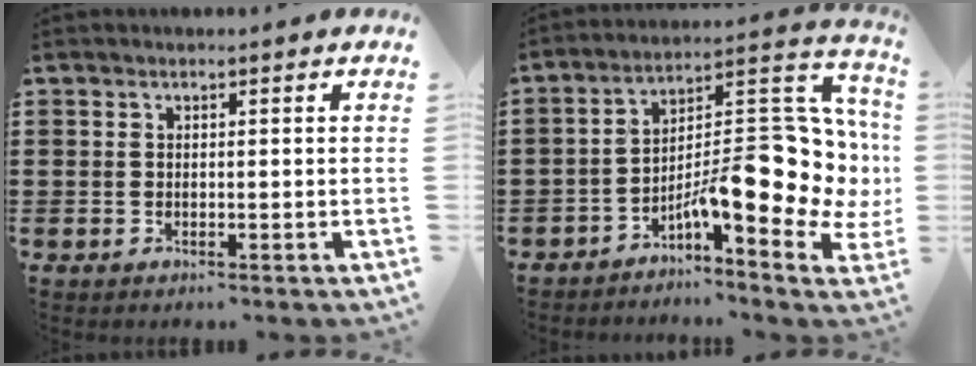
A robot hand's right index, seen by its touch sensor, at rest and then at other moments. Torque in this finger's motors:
{"motor_torque": [2.14, 0.00, 0.62, 0.21]}